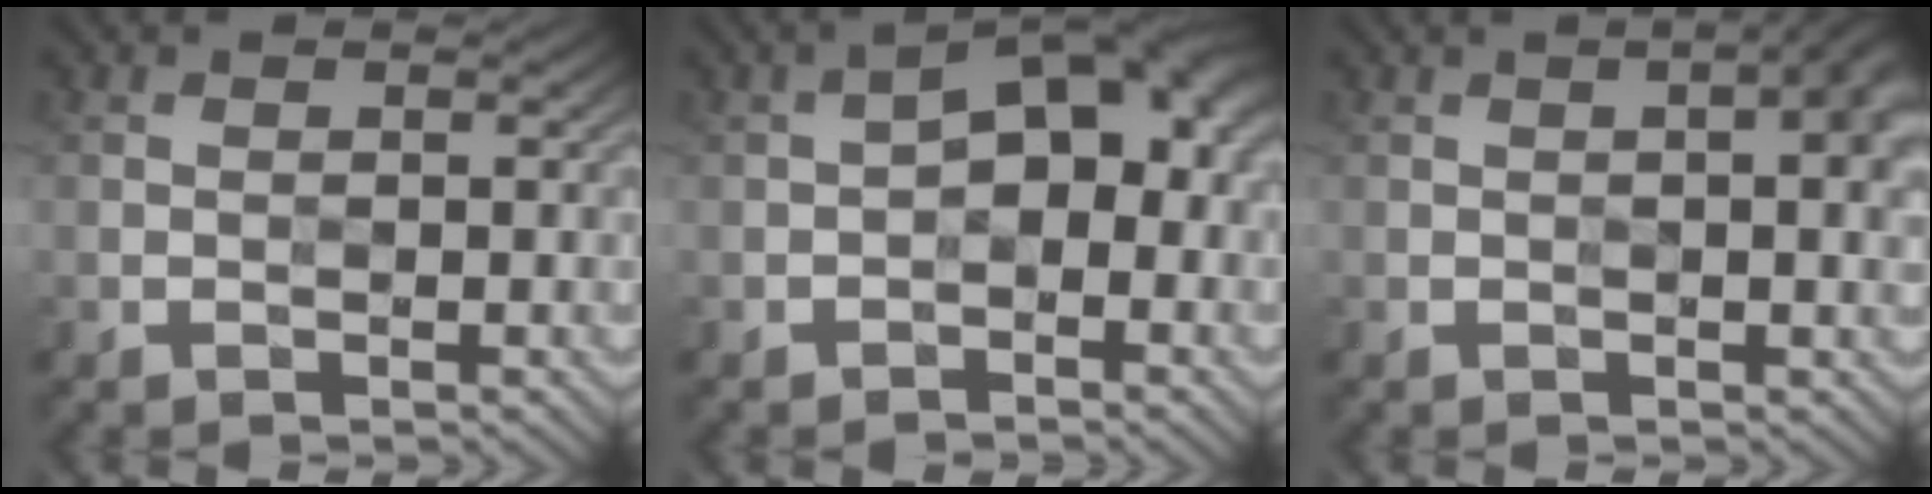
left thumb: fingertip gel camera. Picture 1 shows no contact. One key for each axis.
{"total": 7.8, "fx": -0.2, "fy": 4.4, "fz": 6.5, "tx": -0.081, "ty": 0.012, "tz": -0.015}
{"total": 4.1, "fx": 0.8, "fy": 1.0, "fz": 3.9, "tx": -0.046, "ty": 0.013, "tz": 0.003}